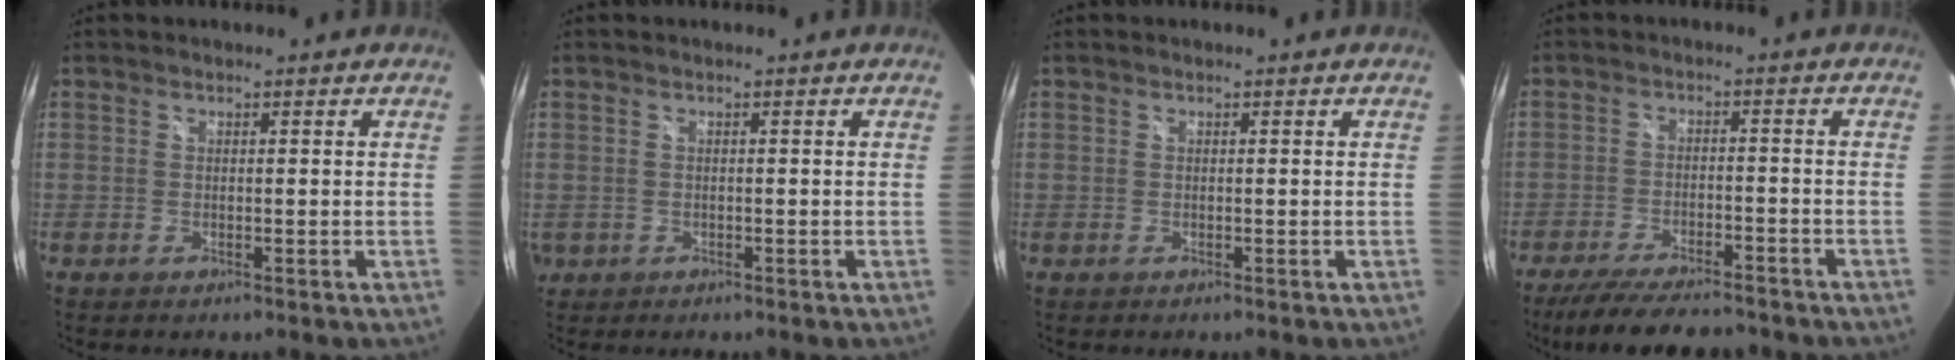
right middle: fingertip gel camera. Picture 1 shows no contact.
{"total": 2.9, "force": [-0.6, 2.5, 1.2], "torque": [-0.028, -0.004, -0.005]}
{"total": 0.0}
{"total": 13.4, "force": [-11.4, 3.4, 6.3], "torque": [-0.133, -0.022, -0.177]}